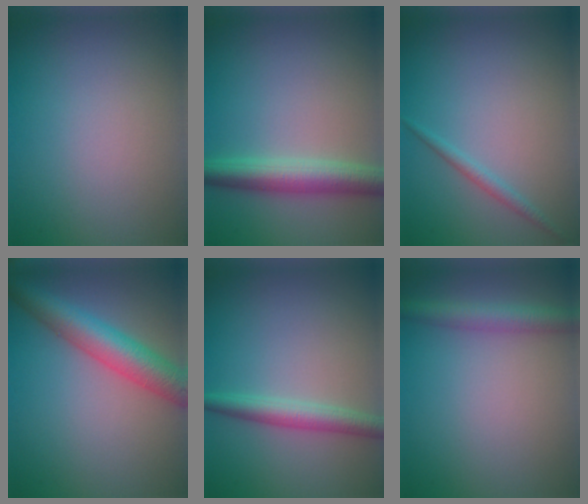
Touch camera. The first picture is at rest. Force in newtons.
{"total": 4.6, "press": 4.6, "slide": 0.1}
{"total": 1.2, "press": 1.2, "slide": 0.0}
{"total": 5.8, "press": 5.8, "slide": 0.2}
{"total": 3.0, "press": 3.0, "slide": 0.1}
{"total": 2.9, "press": 2.9, "slide": 0.1}